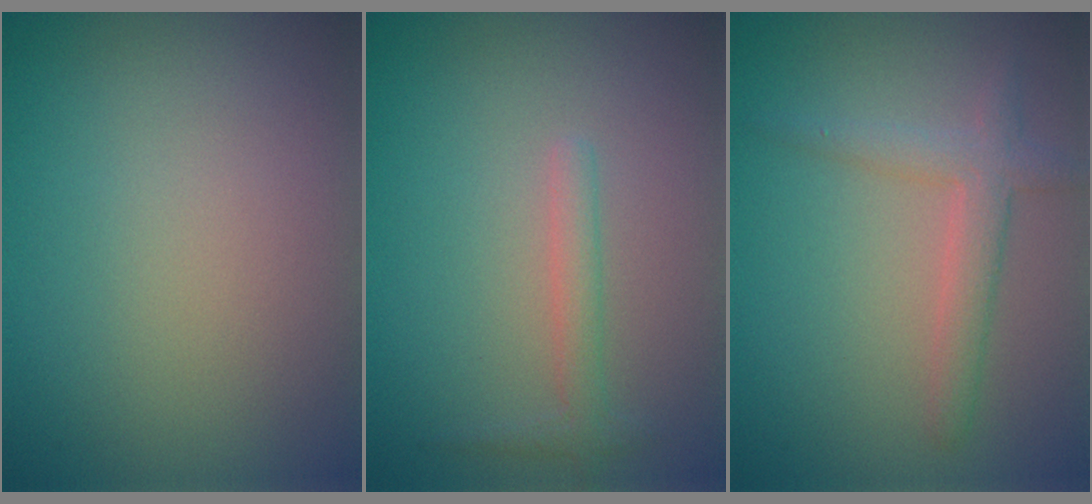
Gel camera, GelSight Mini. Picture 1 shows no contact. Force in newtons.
{"total": 1.4, "press": 1.4, "slide": 0.1}
{"total": 2.6, "press": 2.6, "slide": 0.1}